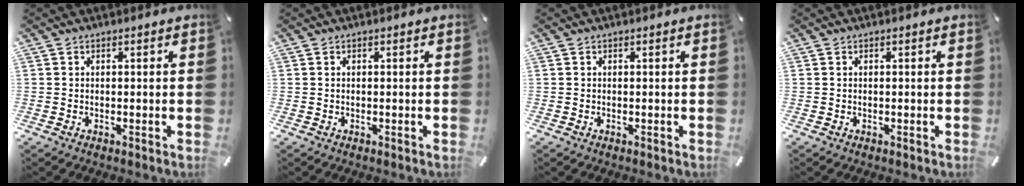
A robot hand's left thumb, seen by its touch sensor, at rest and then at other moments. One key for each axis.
{"total": 0.0}
{"total": 0.0}
{"total": 0.0}